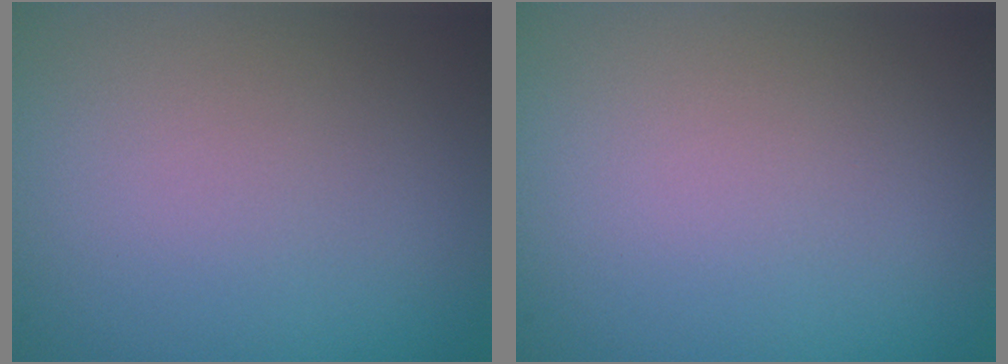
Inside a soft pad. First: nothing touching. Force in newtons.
{"total": 0.0}